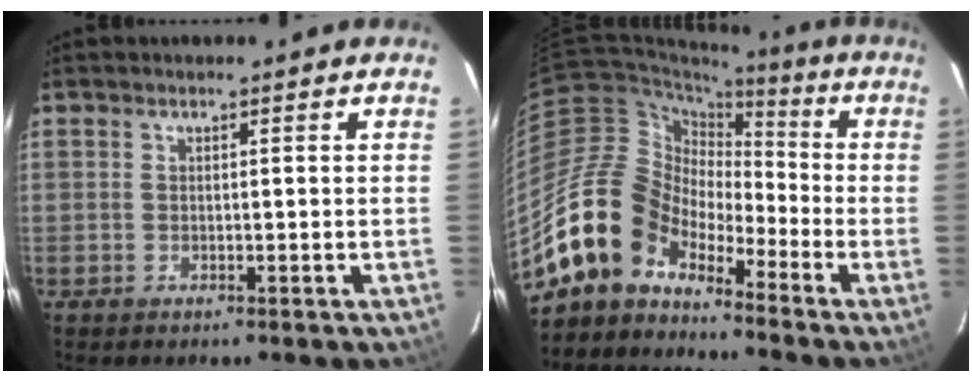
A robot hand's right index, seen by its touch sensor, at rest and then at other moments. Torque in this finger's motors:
{"motor_torque": [0.62, -0.66, 0.00, -0.21]}